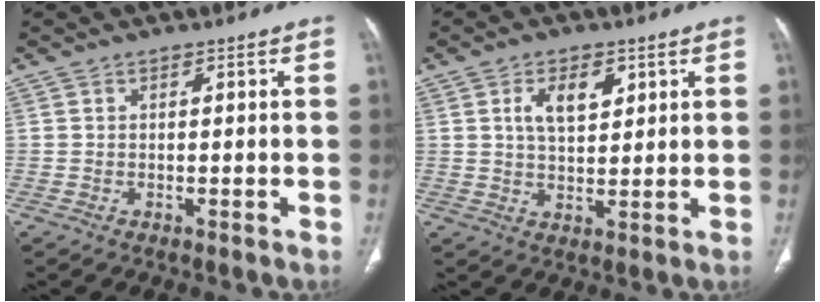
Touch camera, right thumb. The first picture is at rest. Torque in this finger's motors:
{"motor_torque": [-0.03, 0.04, 0.42, 0.33, 0.02]}